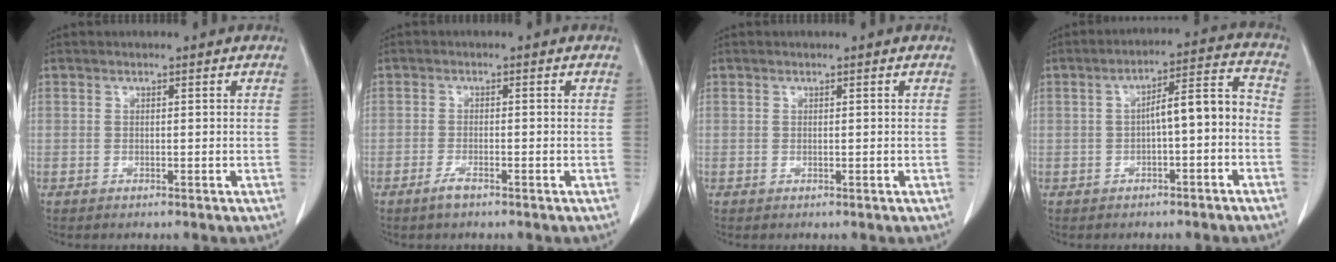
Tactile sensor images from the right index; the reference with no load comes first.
{"total": 1.7, "force": [-1.3, 0.2, 1.0], "torque": [-0.026, -0.002, -0.024]}
{"total": 0.0}
{"total": 7.4, "force": [-1.6, 1.7, 7.0], "torque": [-0.102, 0.035, -0.023]}